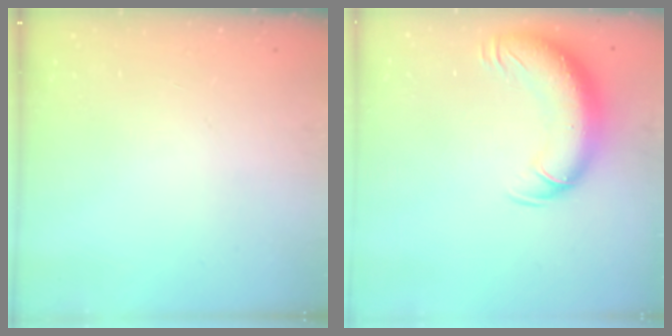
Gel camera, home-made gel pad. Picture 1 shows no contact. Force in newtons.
{"total": 13.1, "press": 12.8, "slide": 3.1}